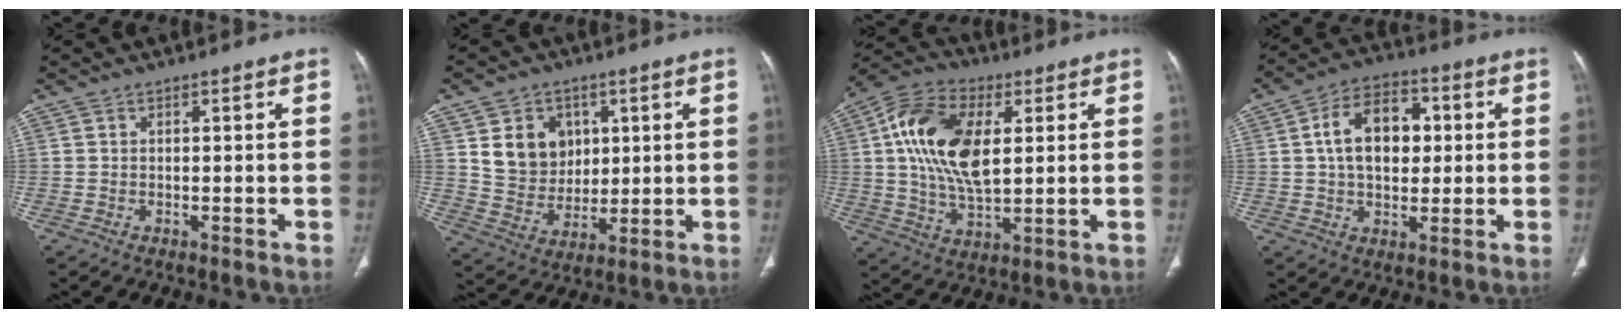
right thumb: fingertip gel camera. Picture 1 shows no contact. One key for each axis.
{"total": 11.0, "fx": 3.6, "fy": 9.1, "fz": 4.9, "tx": -0.042, "ty": -0.018, "tz": 0.074}
{"total": 17.2, "fx": 3.5, "fy": 9.3, "fz": 14.0, "tx": -0.259, "ty": 0.001, "tz": 0.058}
{"total": 12.7, "fx": 1.8, "fy": 8.4, "fz": 9.4, "tx": -0.123, "ty": 0.012, "tz": 0.024}